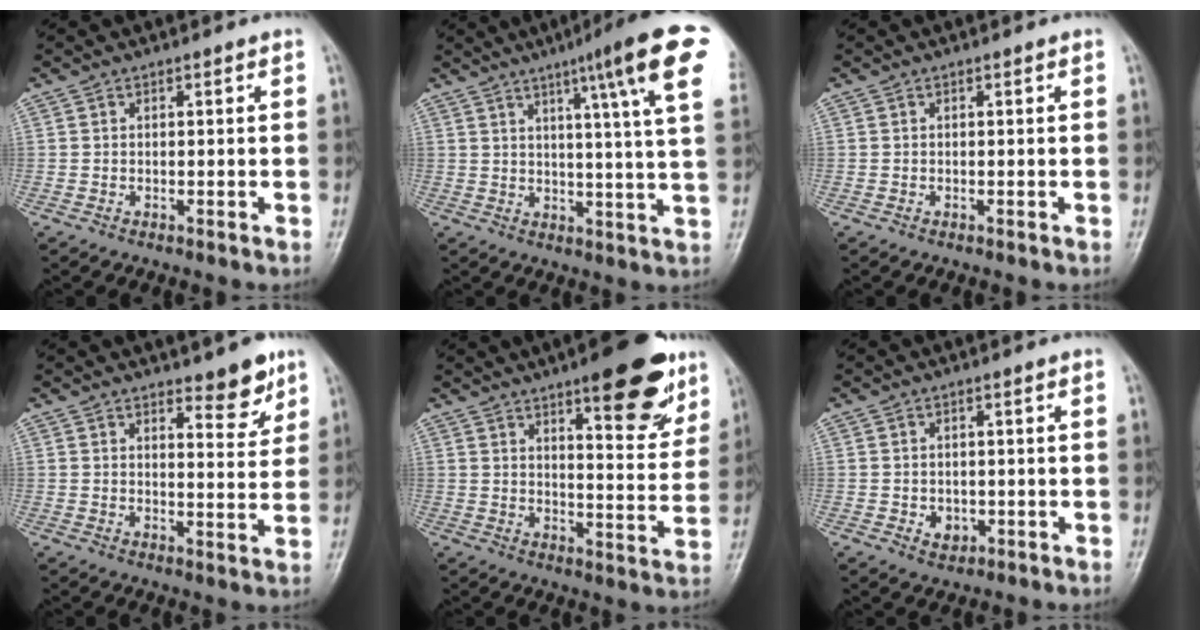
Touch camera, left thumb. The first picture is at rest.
{"total": 16.9, "force": [8.4, 0.9, 14.6], "torque": [-0.191, -0.026, 0.096]}
{"total": 0.0}
{"total": 6.4, "force": [4.6, 2.2, 3.9], "torque": [-0.029, -0.034, 0.060]}
{"total": 16.4, "force": [9.9, 5.1, 12.1], "torque": [-0.121, -0.049, 0.137]}
{"total": 2.7, "force": [-0.6, 2.2, 1.5], "torque": [-0.012, 0.001, -0.002]}